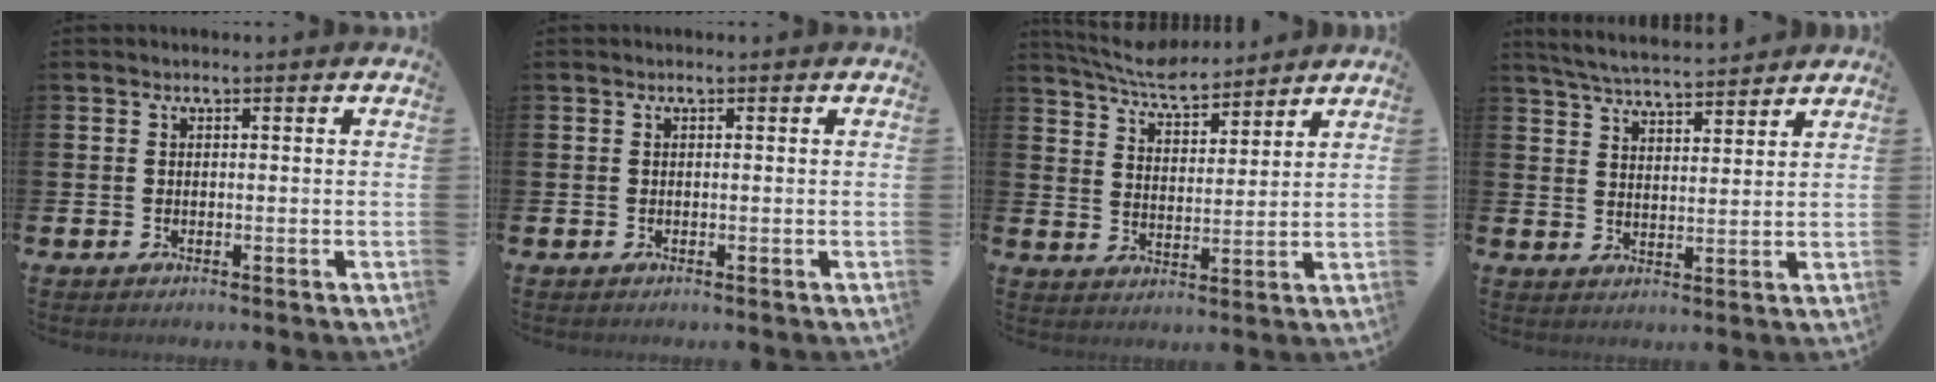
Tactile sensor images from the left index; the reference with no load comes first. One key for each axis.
{"total": 0.0}
{"total": 6.3, "fx": 6.0, "fy": 0.9, "fz": 1.6, "tx": -0.057, "ty": -0.031, "tz": 0.109}
{"total": 5.5, "fx": 5.4, "fy": 0.4, "fz": 0.9, "tx": -0.040, "ty": -0.026, "tz": 0.099}